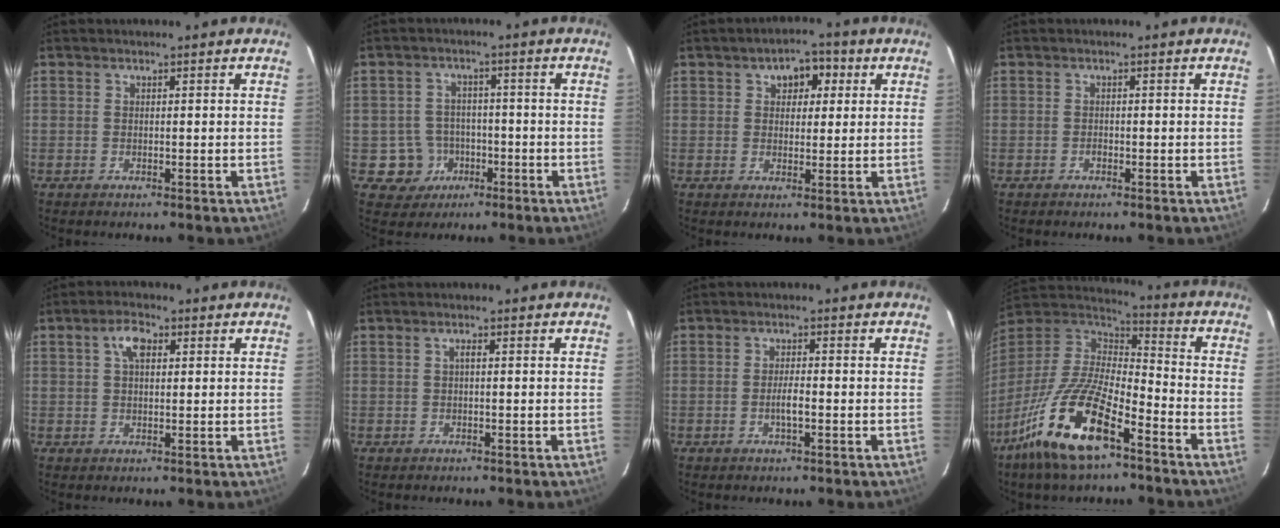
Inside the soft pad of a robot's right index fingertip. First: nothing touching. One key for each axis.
{"total": 6.3, "fx": -2.3, "fy": 5.8, "fz": 0.2, "tx": -0.021, "ty": 0.026, "tz": -0.027}
{"total": 5.4, "fx": 2.1, "fy": 3.7, "fz": 3.3, "tx": -0.042, "ty": 0.019, "tz": 0.031}
{"total": 0.6, "fx": -0.4, "fy": 0.4, "fz": 0.2, "tx": -0.004, "ty": 0.002, "tz": -0.008}
{"total": 4.0, "fx": 1.4, "fy": 2.2, "fz": 3.1, "tx": -0.056, "ty": 0.013, "tz": 0.027}
{"total": 0.7, "fx": 0.1, "fy": 0.1, "fz": 0.7, "tx": -0.013, "ty": 0.004, "tz": -0.001}
{"total": 2.6, "fx": -0.9, "fy": 0.5, "fz": 2.3, "tx": -0.043, "ty": -0.002, "tz": -0.016}
{"total": 19.9, "fx": -11.7, "fy": 6.2, "fz": 14.9, "tx": -0.307, "ty": -0.031, "tz": -0.226}